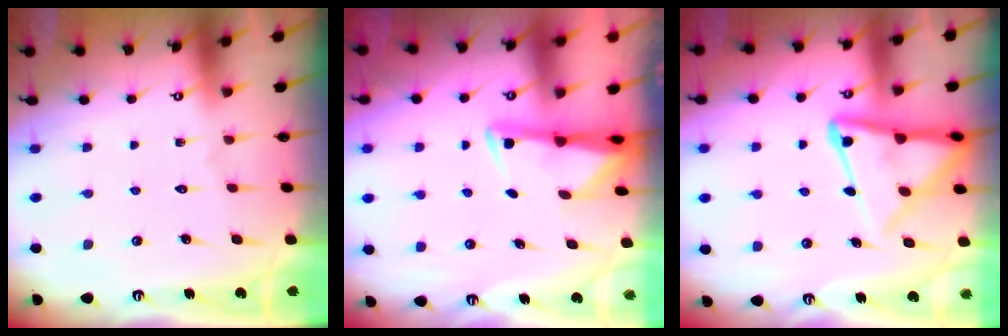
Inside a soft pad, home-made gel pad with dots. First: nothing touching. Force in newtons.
{"total": 3.0, "press": 2.9, "slide": 0.6}
{"total": 13.3, "press": 13.2, "slide": 1.4}